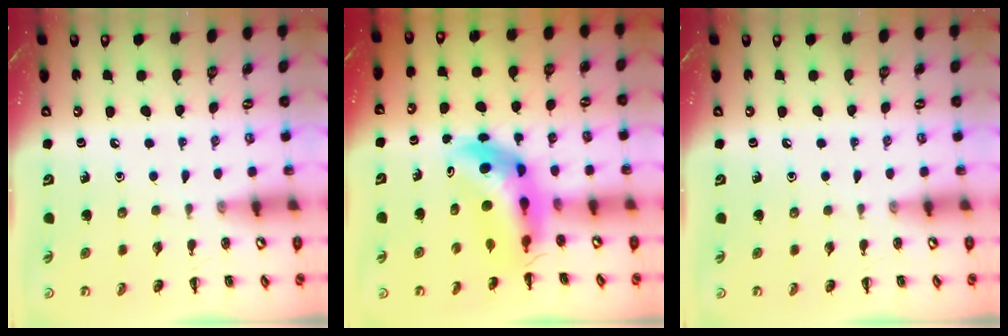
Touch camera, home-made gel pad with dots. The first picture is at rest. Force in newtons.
{"total": 6.8, "press": 6.4, "slide": 2.1}
{"total": 0.0}